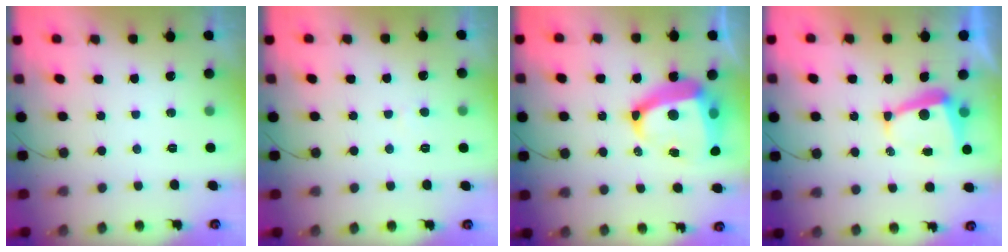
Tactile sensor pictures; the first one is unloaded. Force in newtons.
{"total": 1.8, "press": 1.7, "slide": 0.1}
{"total": 17.4, "press": 17.3, "slide": 2.0}
{"total": 6.0, "press": 5.9, "slide": 0.6}